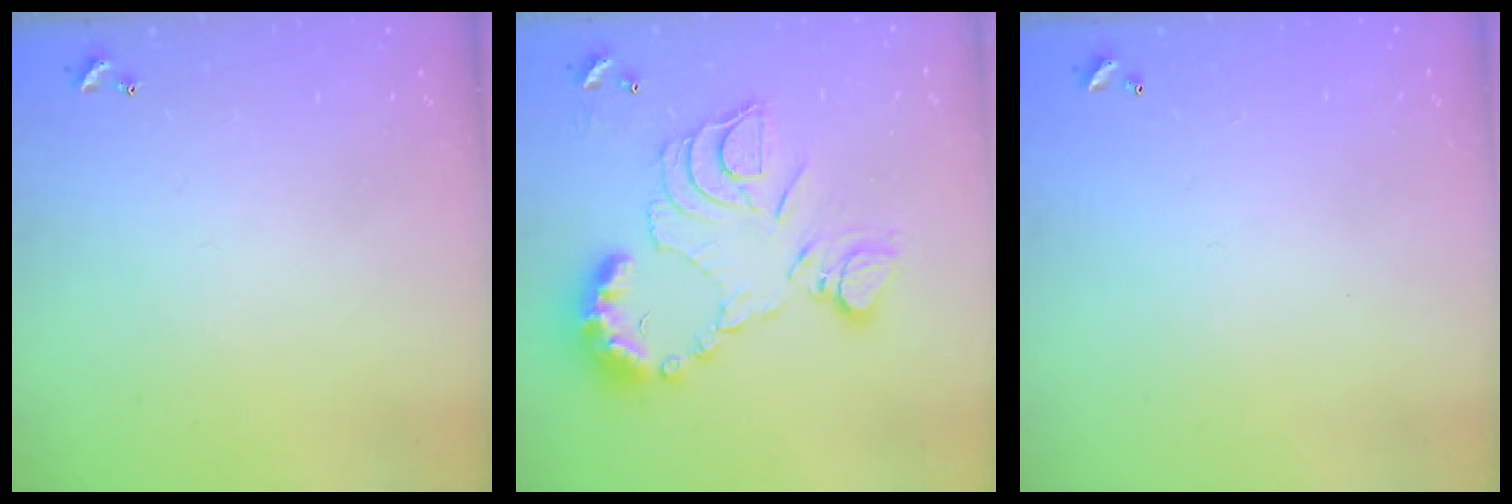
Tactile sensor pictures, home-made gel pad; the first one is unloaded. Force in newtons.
{"total": 15.7, "press": 15.7, "slide": 0.8}
{"total": 3.0, "press": 3.0, "slide": 0.1}